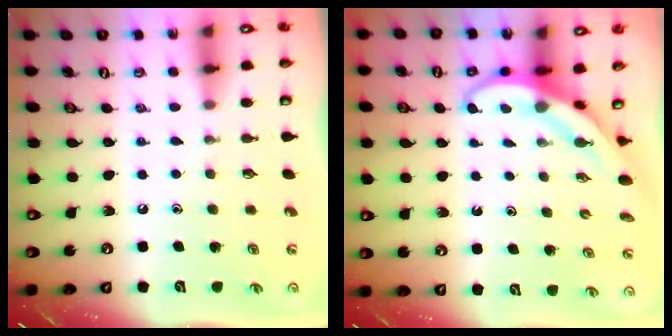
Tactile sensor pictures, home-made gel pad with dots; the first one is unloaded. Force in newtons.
{"total": 4.0, "press": 4.0, "slide": 0.3}